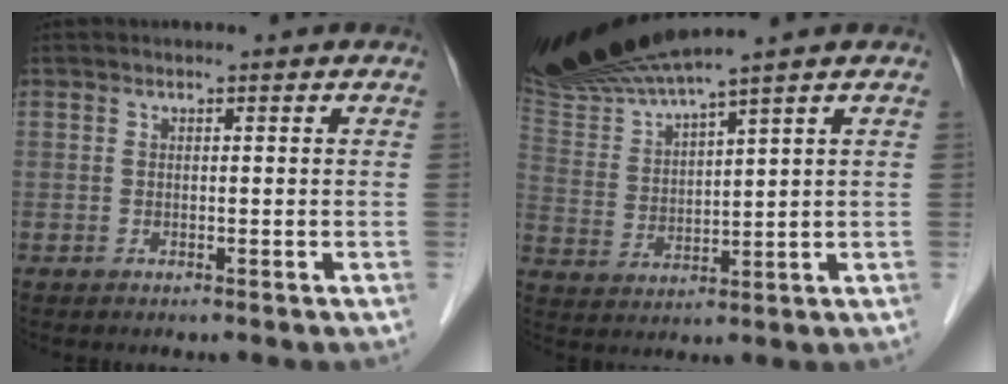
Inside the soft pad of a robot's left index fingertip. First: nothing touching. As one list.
[{"total": 10.7, "force": [9.5, -1.7, 4.6], "torque": [-0.103, -0.001, 0.193]}]